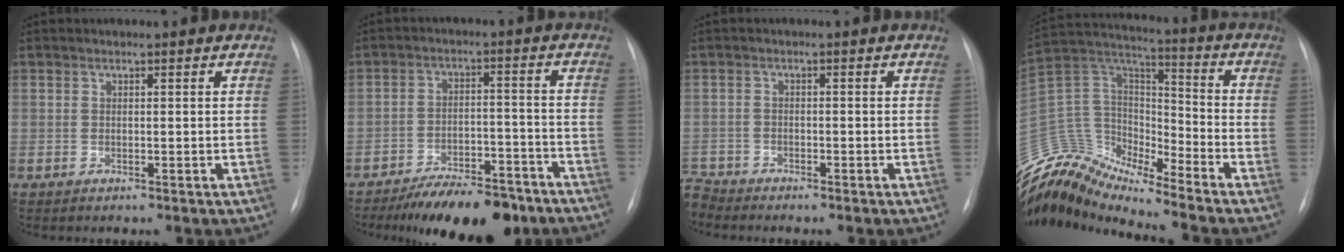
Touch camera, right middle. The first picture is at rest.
{"total": 12.6, "force": [-10.3, 4.1, 6.1], "torque": [-0.075, 0.015, -0.158]}
{"total": 2.8, "force": [-2.8, 0.4, -0.2], "torque": [0.008, -0.011, -0.052]}
{"total": 13.8, "force": [-13.2, 2.1, 3.1], "torque": [-0.063, 0.076, -0.258]}